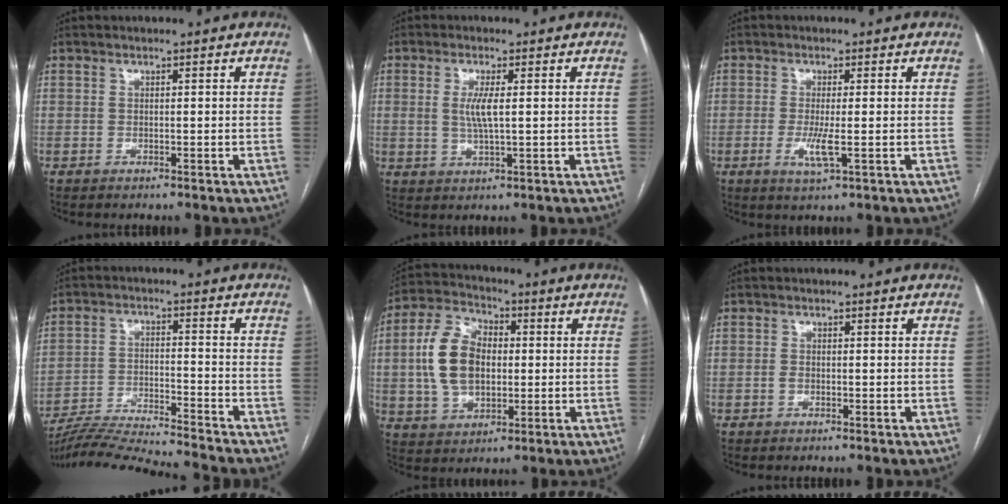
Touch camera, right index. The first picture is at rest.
{"total": 3.9, "force": [0.5, 0.7, 3.8], "torque": [-0.081, -0.003, 0.012]}
{"total": 3.5, "force": [-0.8, 0.3, 3.4], "torque": [-0.072, -0.008, -0.013]}
{"total": 14.9, "force": [-14.2, -1.1, 4.1], "torque": [-0.067, -0.008, -0.235]}
{"total": 11.9, "force": [0.3, 7.7, 9.1], "torque": [-0.206, 0.028, 0.011]}
{"total": 0.9, "force": [-0.2, 0.6, 0.5], "torque": [-0.010, 0.002, -0.003]}